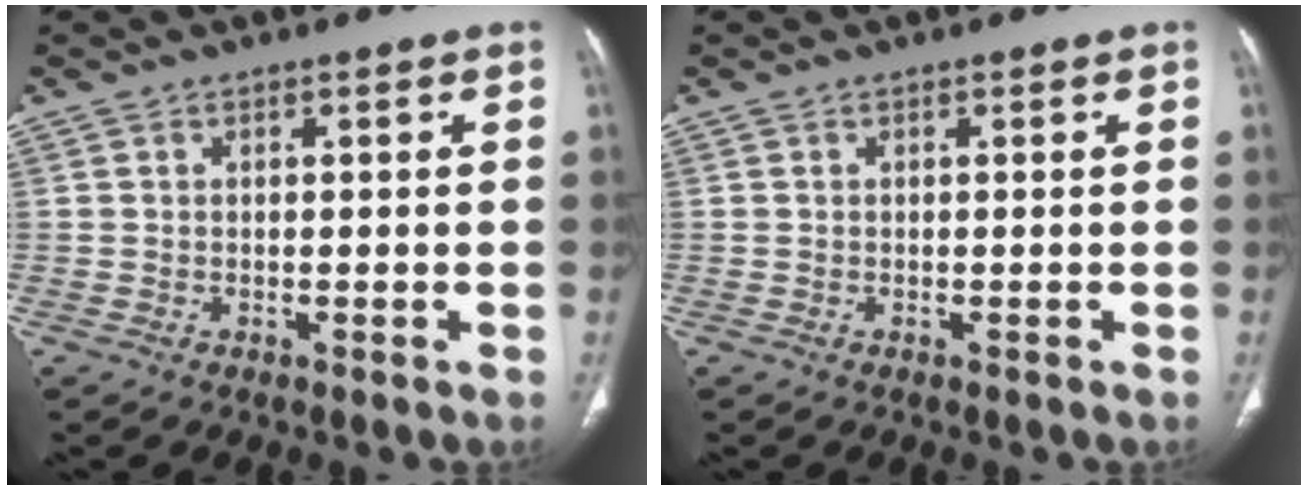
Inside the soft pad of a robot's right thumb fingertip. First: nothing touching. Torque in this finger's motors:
{"motor_torque": [0.09, 0.09, 0.00, 0.00, 0.00]}